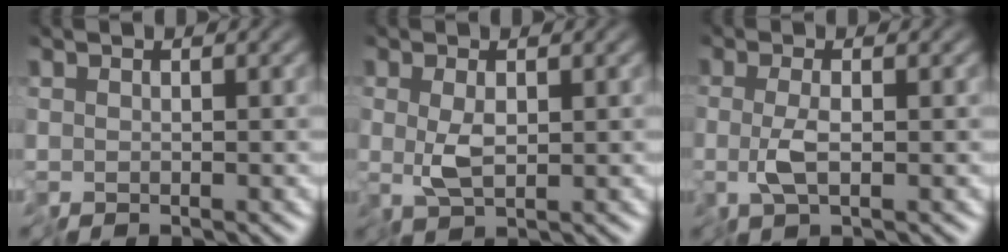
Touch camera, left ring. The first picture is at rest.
{"total": 1.9, "force": [-0.1, 0.4, 1.9], "torque": [-0.038, 0.000, 0.001]}
{"total": 2.2, "force": [-0.6, 0.1, 2.1], "torque": [-0.043, -0.005, -0.012]}